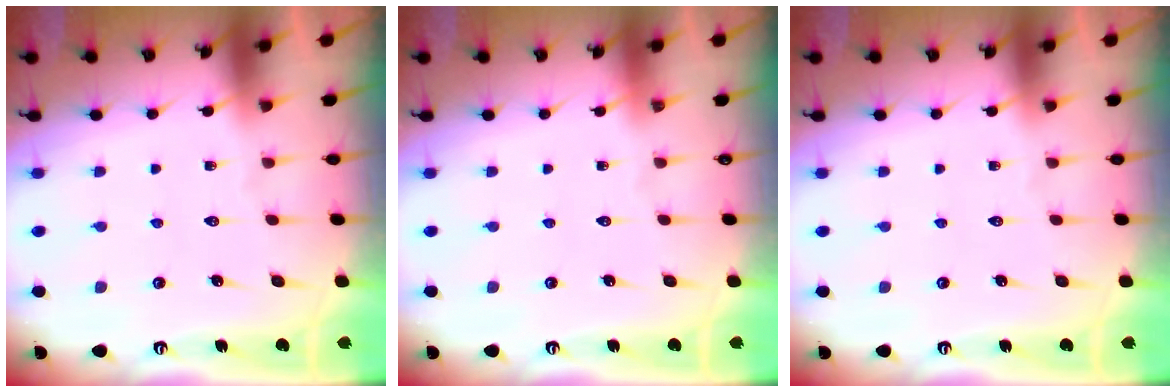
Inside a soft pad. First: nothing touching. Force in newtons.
{"total": 0.0}
{"total": 0.0}